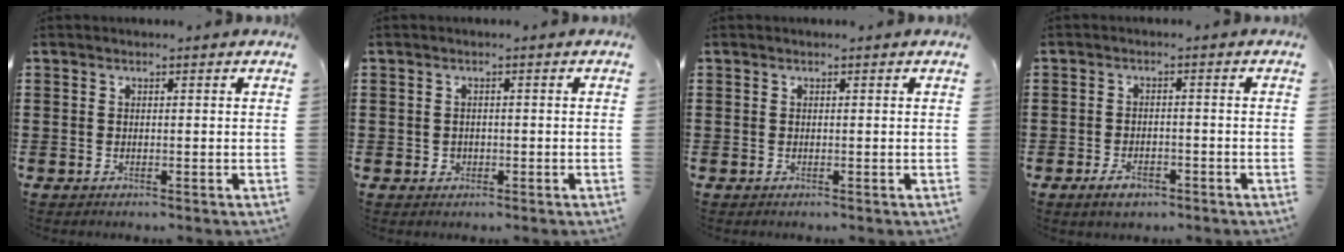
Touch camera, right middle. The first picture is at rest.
{"total": 1.0, "force": [-0.2, 1.0, 0.3], "torque": [-0.009, 0.004, -0.005]}
{"total": 0.0}
{"total": 3.1, "force": [-2.0, 1.5, 1.8], "torque": [-0.039, 0.000, -0.039]}